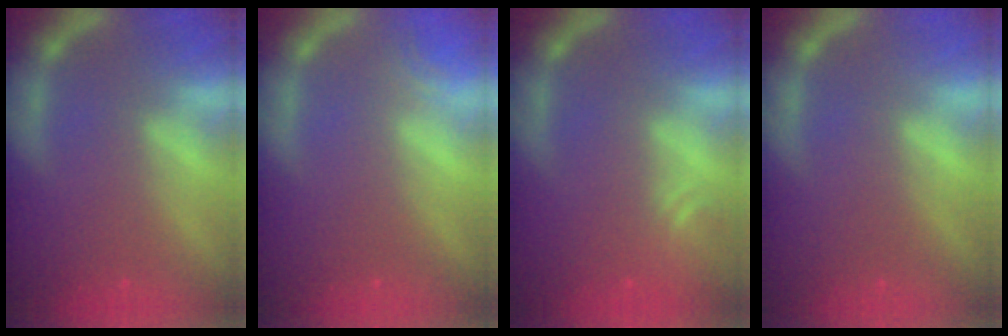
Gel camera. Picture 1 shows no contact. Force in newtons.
{"total": 0.9}
{"total": 2.4}
{"total": 0.0}